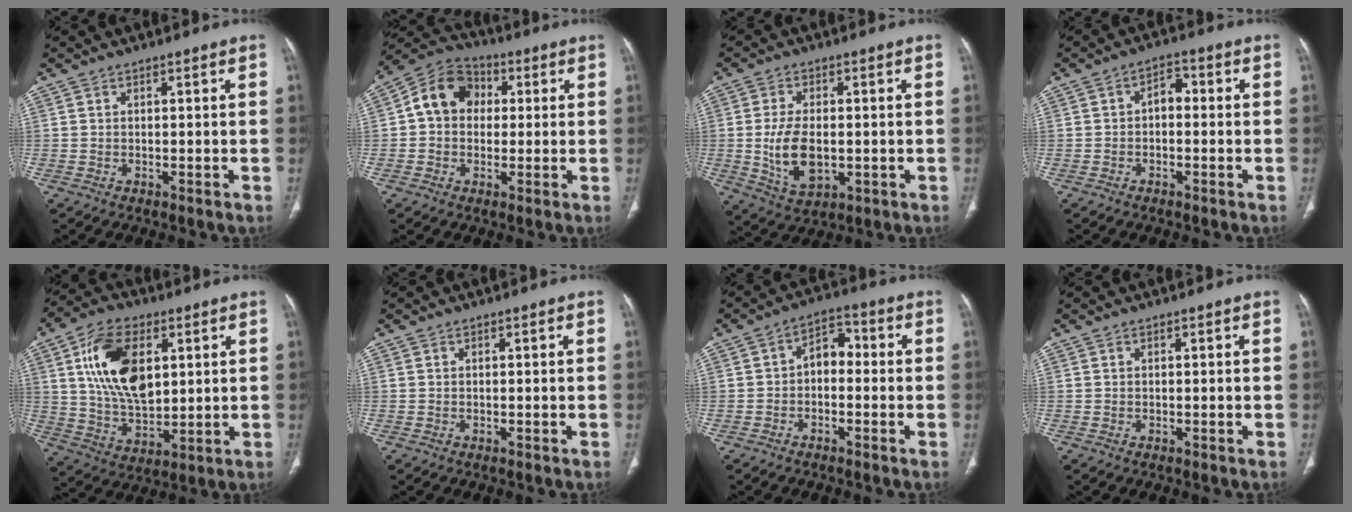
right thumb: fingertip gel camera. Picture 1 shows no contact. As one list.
[{"total": 10.5, "force": [1.4, 8.6, 5.8], "torque": [-0.078, 0.024, 0.009]}, {"total": 9.6, "force": [-0.9, 5.4, 7.9], "torque": [-0.142, -0.009, -0.006]}, {"total": 3.3, "force": [-0.5, 2.1, 2.4], "torque": [-0.027, 0.017, -0.019]}, {"total": 16.9, "force": [4.9, 9.7, 12.9], "torque": [-0.216, -0.015, 0.097]}, {"total": 0.0}, {"total": 5.3, "force": [-0.8, 3.7, 3.8], "torque": [-0.041, 0.029, -0.028]}, {"total": 0.0}]